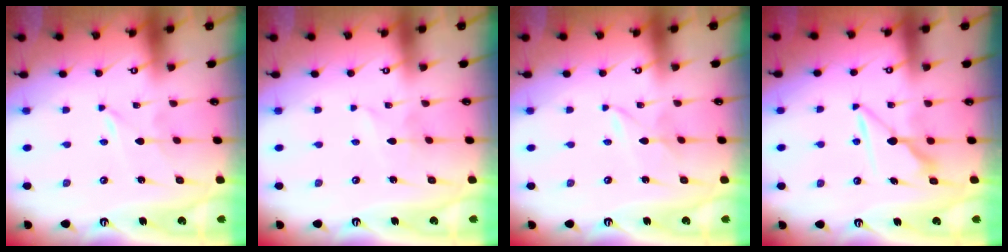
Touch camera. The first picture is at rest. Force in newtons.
{"total": 1.7, "press": 1.7, "slide": 0.2}
{"total": 1.7, "press": 1.7, "slide": 0.2}
{"total": 7.4, "press": 7.4, "slide": 0.4}